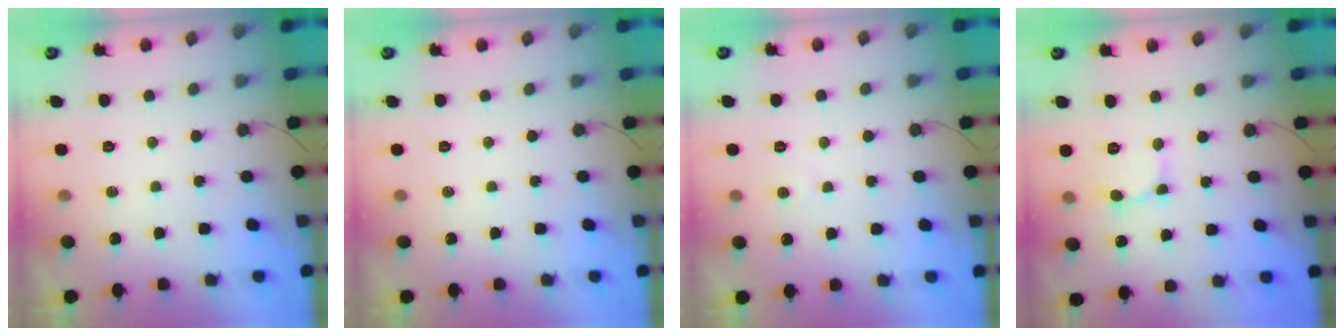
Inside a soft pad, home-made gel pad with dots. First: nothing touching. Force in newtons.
{"total": 0.0}
{"total": 2.6, "press": 2.6, "slide": 0.3}
{"total": 2.4, "press": 2.4, "slide": 0.1}